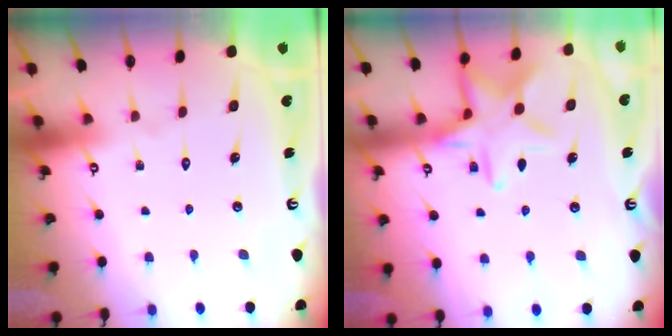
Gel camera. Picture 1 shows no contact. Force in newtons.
{"total": 14.9, "press": 14.8, "slide": 1.0}